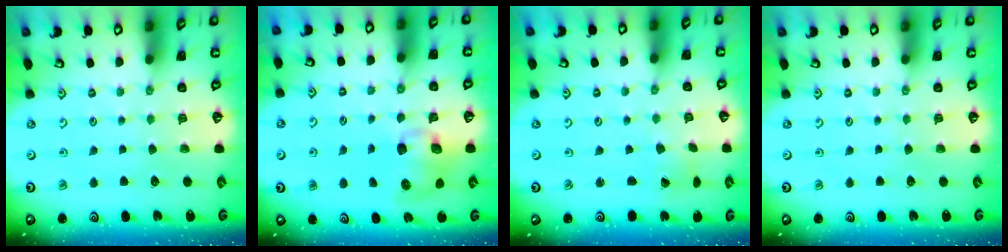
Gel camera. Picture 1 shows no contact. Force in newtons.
{"total": 8.6, "press": 8.5, "slide": 1.5}
{"total": 2.1, "press": 2.1, "slide": 0.3}
{"total": 0.0}